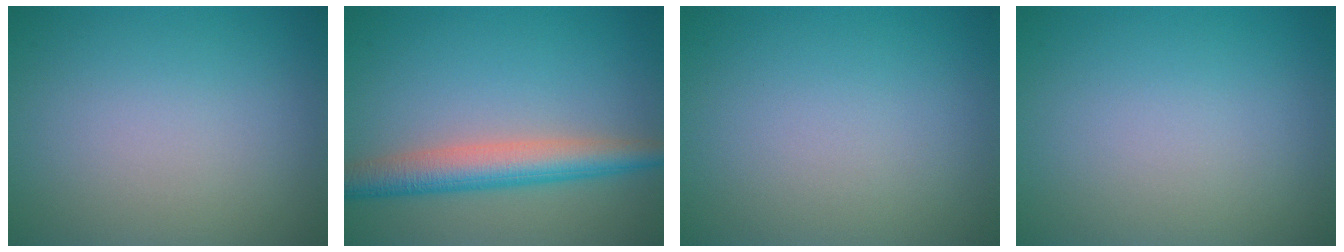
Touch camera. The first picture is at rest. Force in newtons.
{"total": 5.0, "press": 5.0, "slide": 0.1}
{"total": 0.0}
{"total": 0.0}